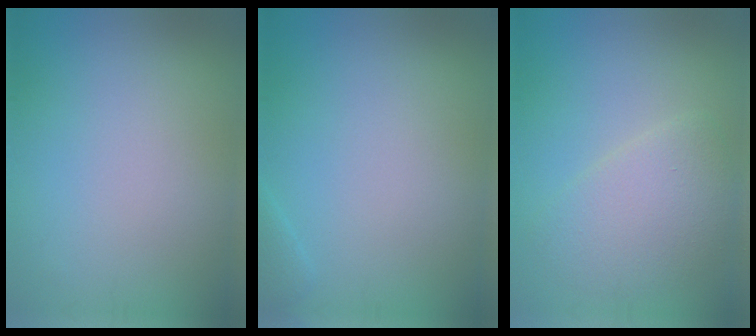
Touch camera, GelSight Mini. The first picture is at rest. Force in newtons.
{"total": 0.9, "press": 0.9, "slide": 0.1}
{"total": 4.0, "press": 3.9, "slide": 0.5}